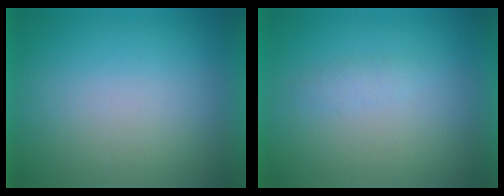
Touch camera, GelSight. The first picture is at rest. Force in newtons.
{"total": 1.5}